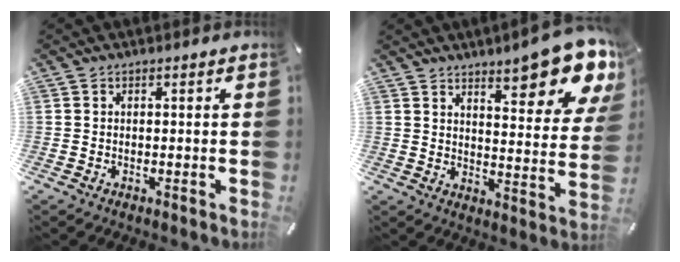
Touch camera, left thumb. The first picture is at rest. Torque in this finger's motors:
{"motor_torque": [2.62, 2.39, 0.75, -0.04, 0.16]}